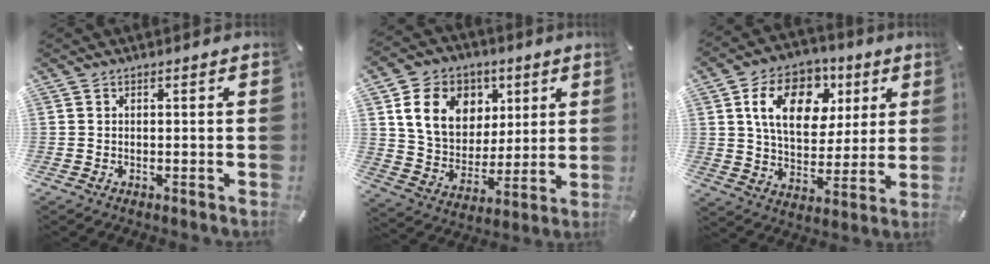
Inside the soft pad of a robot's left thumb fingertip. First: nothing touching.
{"total": 15.4, "force": [5.9, 12.4, 6.9], "torque": [-0.118, -0.008, 0.117]}
{"total": 15.6, "force": [5.9, 11.1, 9.2], "torque": [-0.143, -0.004, 0.108]}